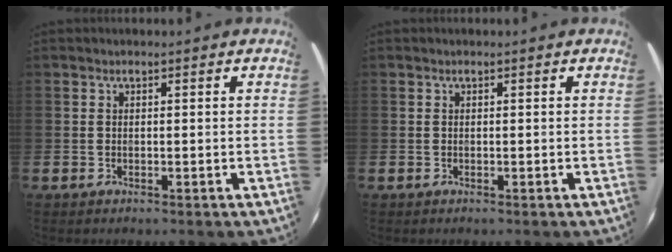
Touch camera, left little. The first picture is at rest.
{"total": 0.0}